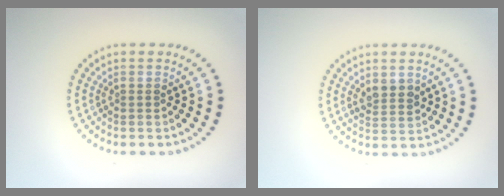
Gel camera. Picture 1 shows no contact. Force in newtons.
{"total": 1.8, "press": 1.7, "slide": 0.6}